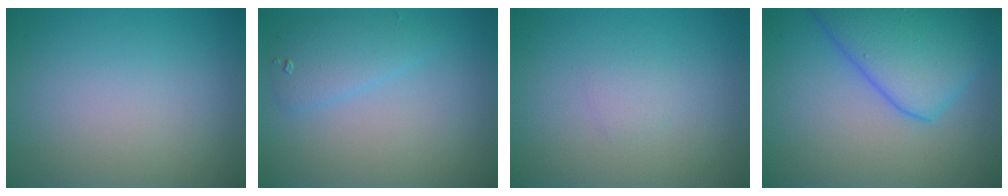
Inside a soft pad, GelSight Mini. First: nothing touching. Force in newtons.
{"total": 2.4, "press": 2.4, "slide": 0.1}
{"total": 0.8, "press": 0.8, "slide": 0.1}
{"total": 7.4, "press": 7.4, "slide": 0.4}